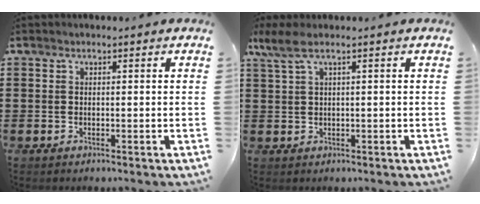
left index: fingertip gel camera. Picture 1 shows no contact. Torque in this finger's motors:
{"motor_torque": [0.37, -0.43, 0.23, 0.08]}